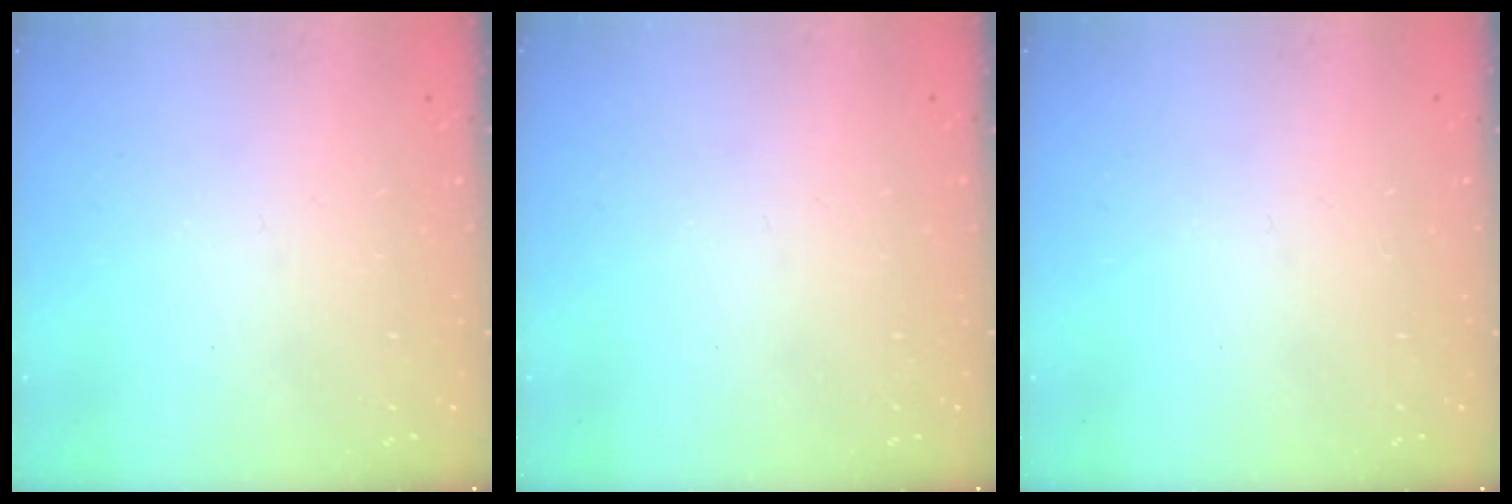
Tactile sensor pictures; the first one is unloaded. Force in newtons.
{"total": 0.0}
{"total": 0.0}